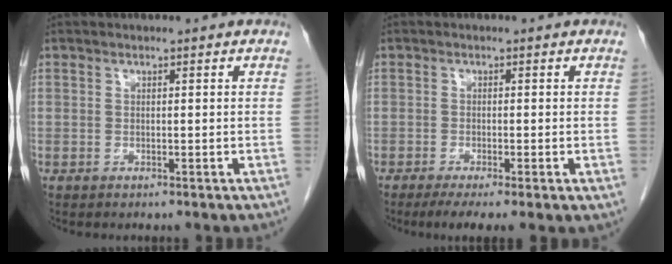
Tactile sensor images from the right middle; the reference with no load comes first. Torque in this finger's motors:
{"motor_torque": [1.11, -1.02, 0.18, 0.05]}